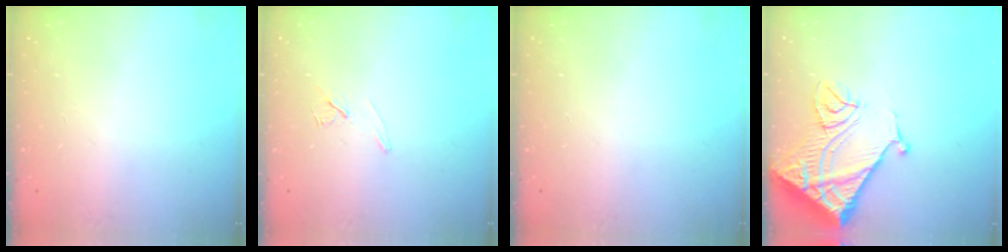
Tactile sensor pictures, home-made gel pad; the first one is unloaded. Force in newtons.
{"total": 6.7, "press": 6.0, "slide": 3.0}
{"total": 0.0}
{"total": 18.4, "press": 18.3, "slide": 2.4}